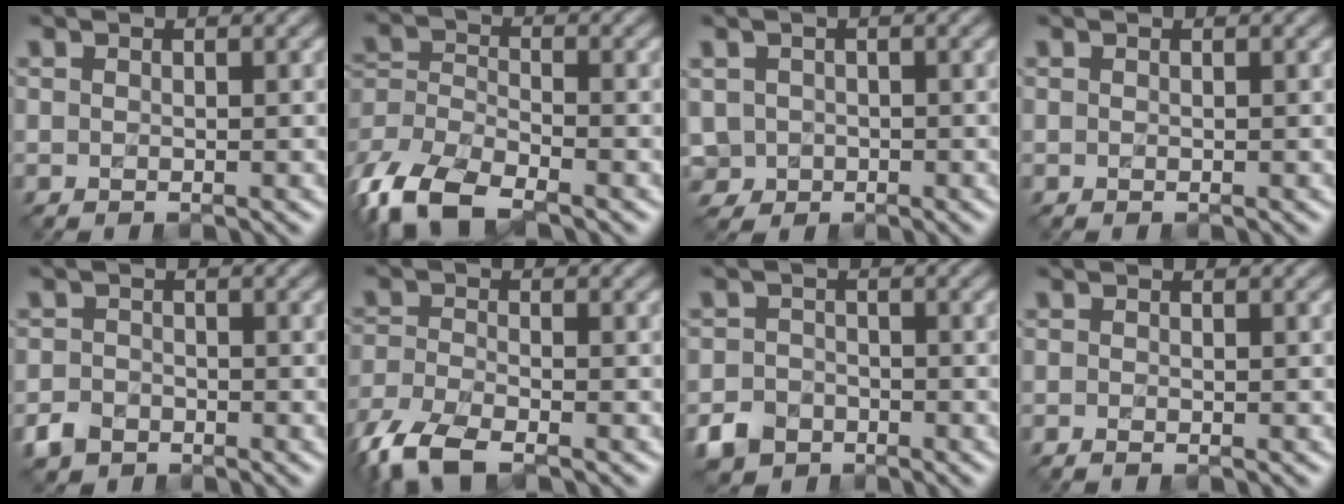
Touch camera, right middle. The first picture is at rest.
{"total": 6.6, "force": [-4.6, 3.0, 3.7], "torque": [-0.087, -0.001, -0.096]}
{"total": 1.2, "force": [0.0, 1.1, -0.5], "torque": [0.011, 0.003, -0.001]}
{"total": 0.0}
{"total": 1.5, "force": [-1.2, 0.9, -0.2], "torque": [0.003, 0.009, -0.029]}
{"total": 5.8, "force": [-4.4, 1.9, 3.3], "torque": [-0.081, -0.011, -0.096]}
{"total": 2.2, "force": [-1.6, 1.6, 0.0], "torque": [-0.002, 0.008, -0.034]}
{"total": 0.7, "force": [-0.6, 0.0, 0.3], "torque": [-0.005, -0.002, -0.017]}